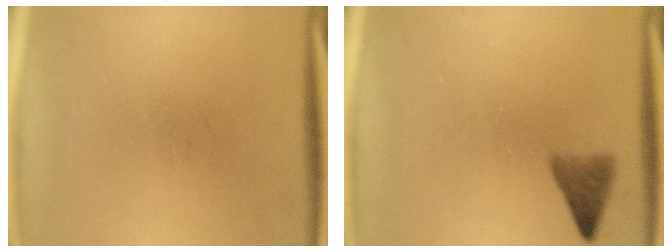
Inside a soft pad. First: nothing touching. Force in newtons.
{"total": 2.6}